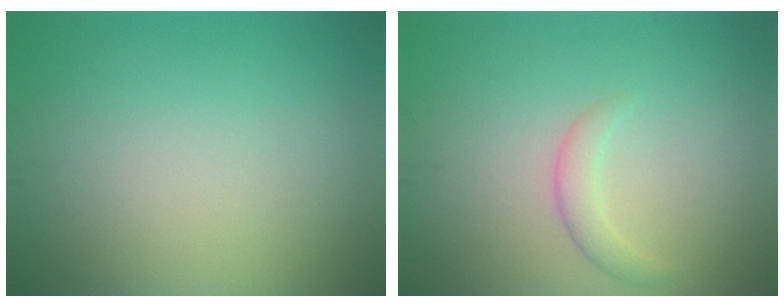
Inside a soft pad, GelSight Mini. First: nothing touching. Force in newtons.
{"total": 1.6, "press": 1.6, "slide": 0.1}